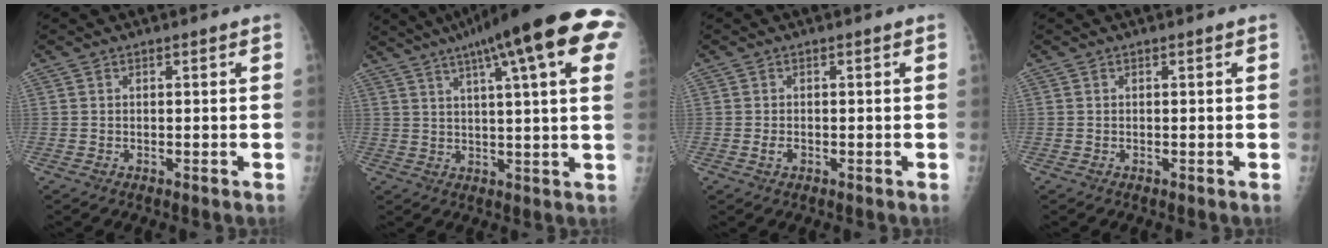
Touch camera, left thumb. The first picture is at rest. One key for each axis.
{"total": 23.5, "fx": 11.7, "fy": 4.3, "fz": 20.0, "tx": -0.282, "ty": 0.014, "tz": 0.150}
{"total": 1.1, "fx": -0.2, "fy": 0.7, "fz": 0.9, "tx": -0.017, "ty": 0.001, "tz": -0.001}
{"total": 0.0}